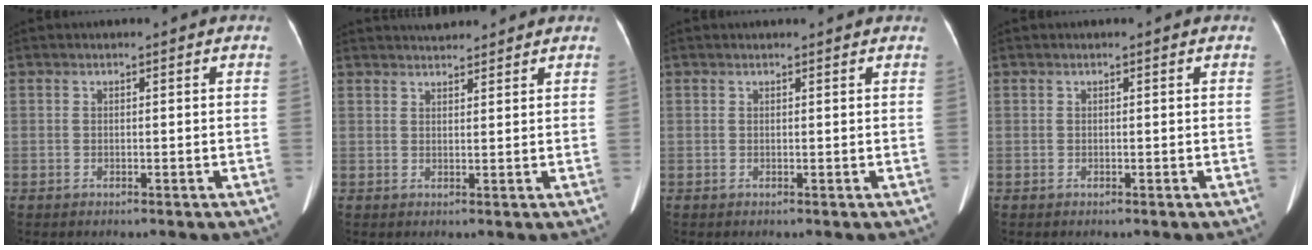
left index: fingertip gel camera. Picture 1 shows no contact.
{"total": 4.5, "force": [4.4, 0.7, 1.0], "torque": [-0.016, 0.028, 0.063]}
{"total": 2.7, "force": [2.6, 0.3, 0.7], "torque": [-0.012, 0.018, 0.027]}
{"total": 0.0}